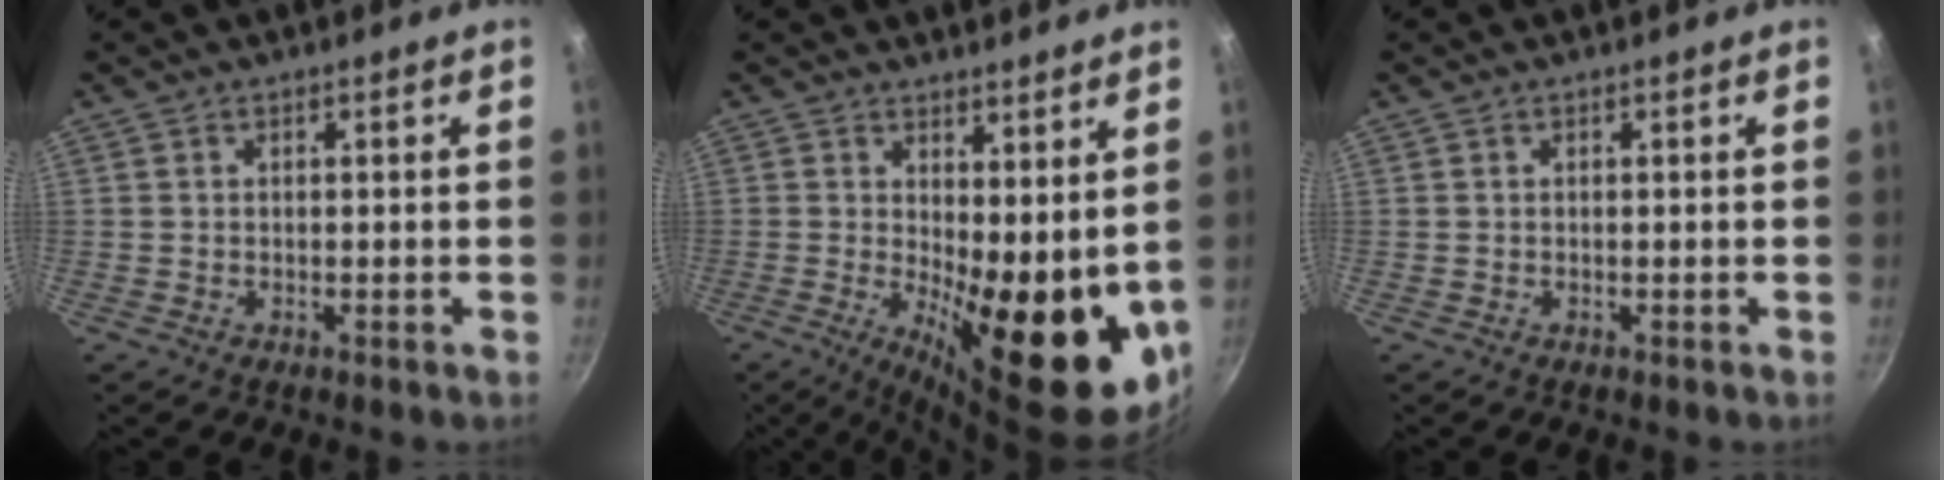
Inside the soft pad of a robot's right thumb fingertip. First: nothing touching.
{"total": 17.1, "force": [1.7, 6.5, 15.7], "torque": [-0.178, -0.036, 0.041]}
{"total": 0.0}